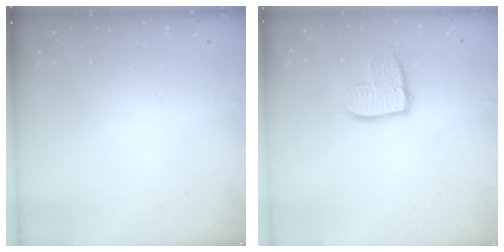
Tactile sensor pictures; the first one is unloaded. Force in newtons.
{"total": 9.2, "press": 9.2, "slide": 0.6}